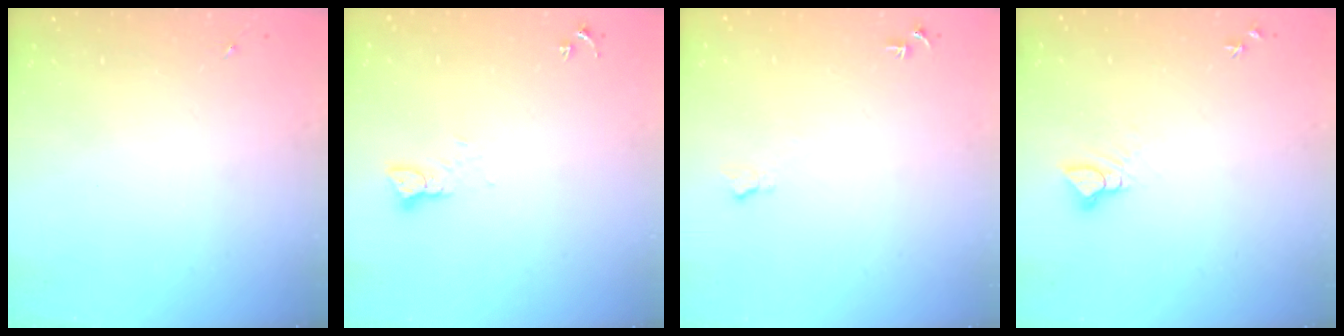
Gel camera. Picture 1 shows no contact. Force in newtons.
{"total": 3.2, "press": 3.2, "slide": 0.4}
{"total": 5.8, "press": 5.8, "slide": 0.7}
{"total": 3.9, "press": 3.9, "slide": 0.2}